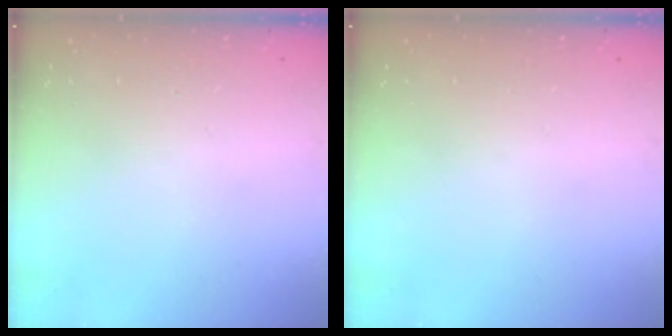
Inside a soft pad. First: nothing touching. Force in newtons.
{"total": 0.0}